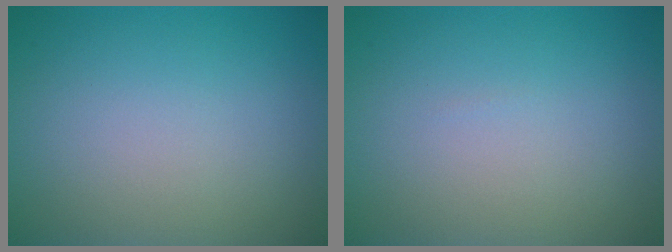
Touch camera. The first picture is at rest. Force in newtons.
{"total": 0.0}